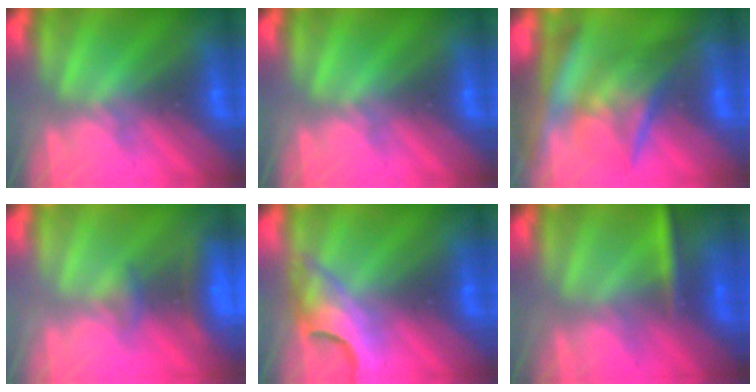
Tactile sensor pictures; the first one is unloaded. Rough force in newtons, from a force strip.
{"total": 0.0}
{"total": 7.3}
{"total": 7.8}
{"total": 4.6}
{"total": 2.9}